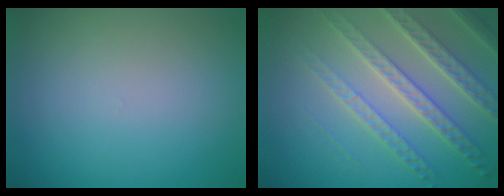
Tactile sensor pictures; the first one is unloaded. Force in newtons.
{"total": 7.0, "press": 5.0, "slide": 5.0}